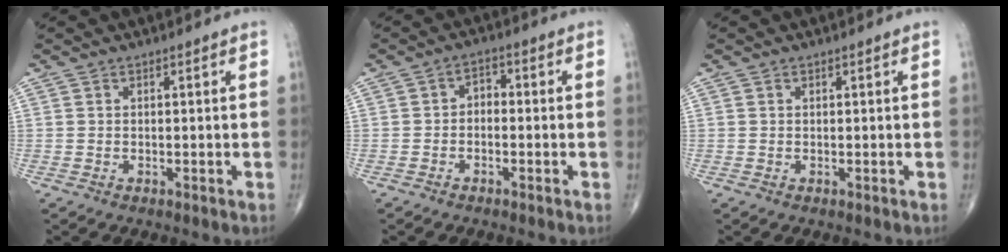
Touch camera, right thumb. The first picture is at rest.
{"total": 2.7, "force": [-0.8, 1.9, 1.8], "torque": [-0.017, 0.020, -0.026]}
{"total": 0.0}